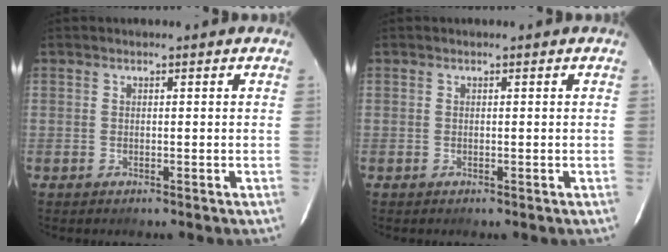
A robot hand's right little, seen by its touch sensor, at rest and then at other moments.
{"total": 0.0}